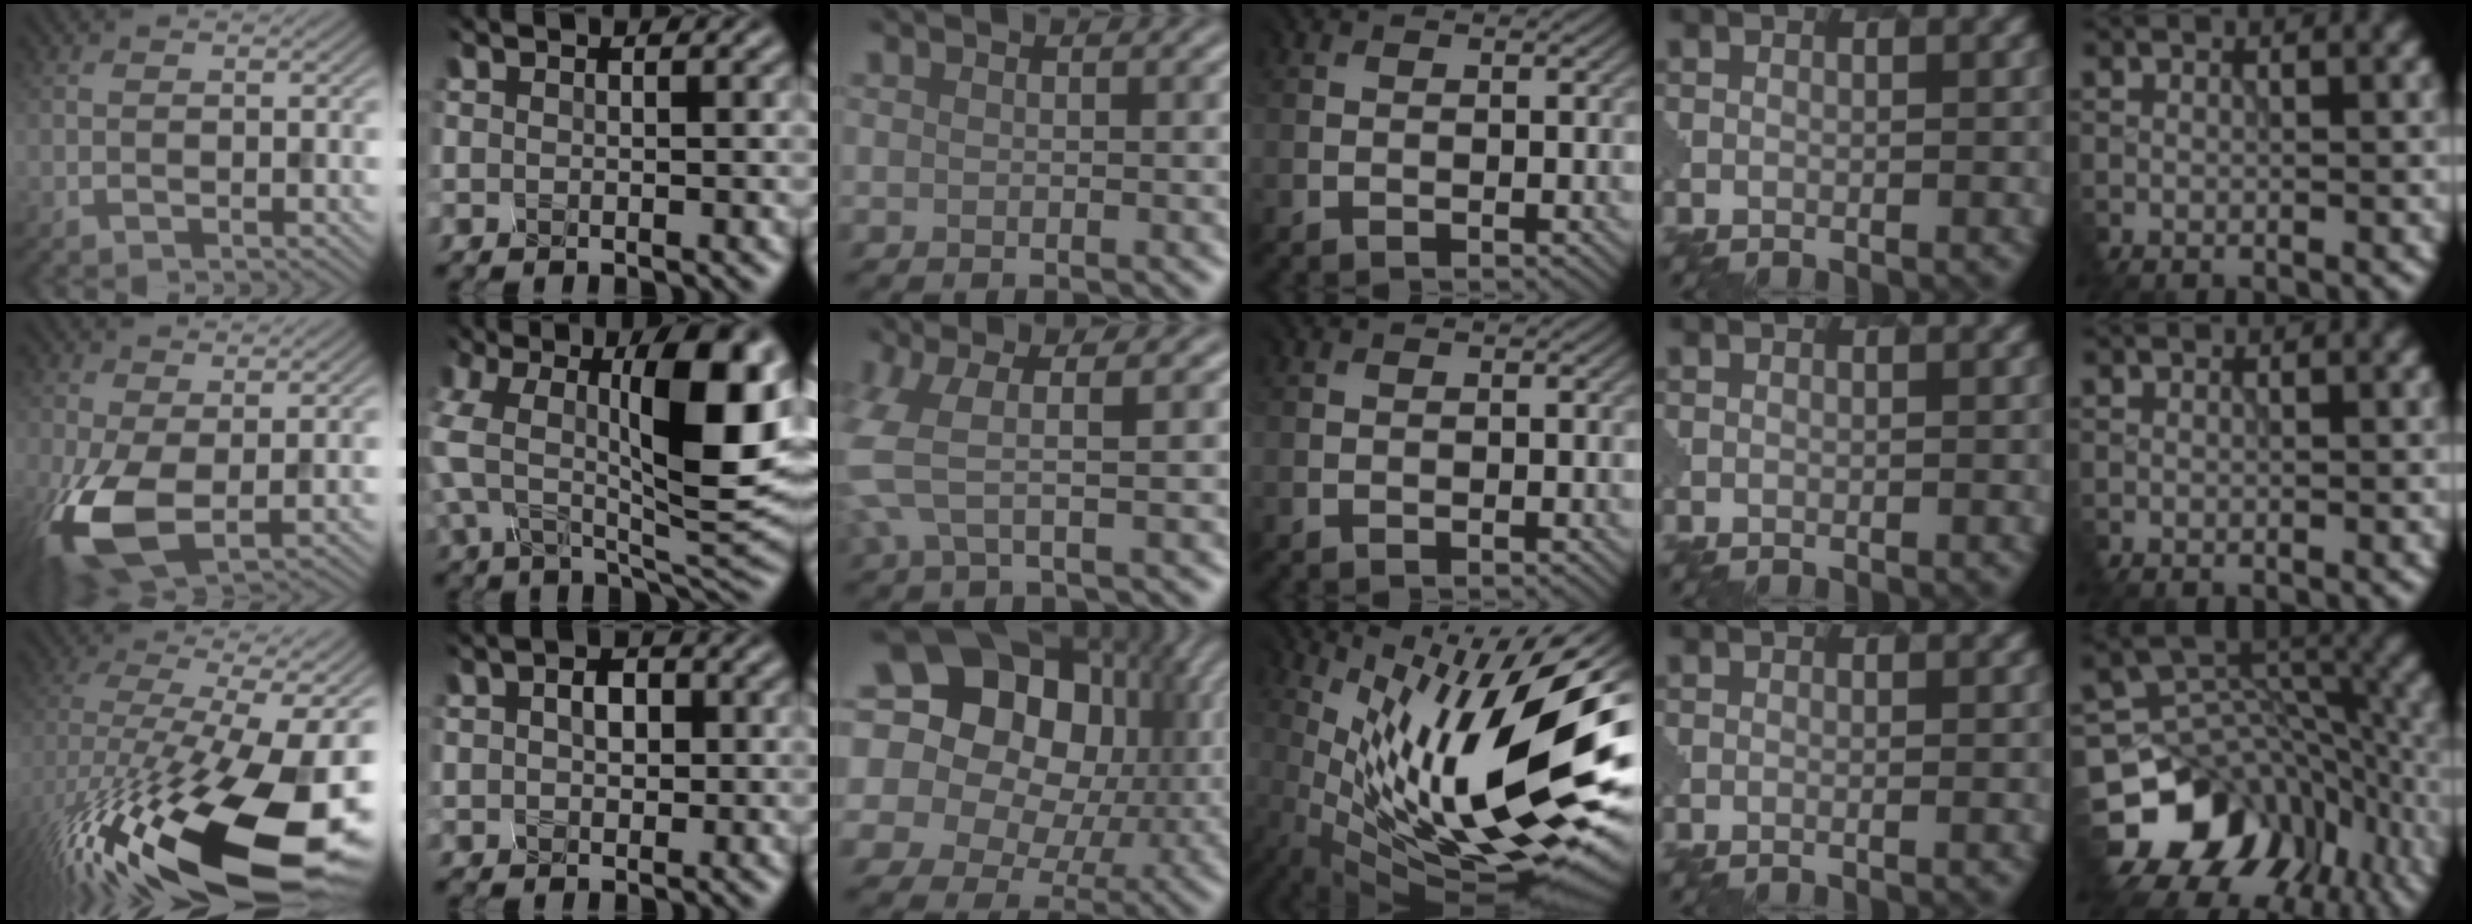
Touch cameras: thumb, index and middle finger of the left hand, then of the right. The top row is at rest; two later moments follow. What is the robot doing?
{"motion": "disassemble", "object": "battery cover"}